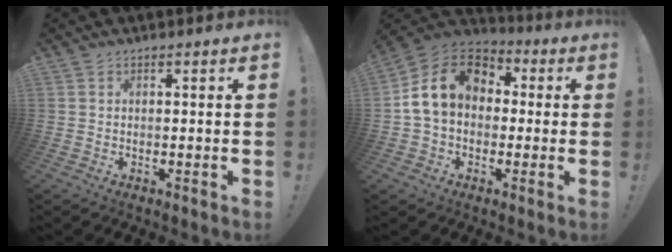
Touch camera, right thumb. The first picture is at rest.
{"total": 15.2, "force": [2.7, 11.3, 9.8], "torque": [-0.165, 0.010, 0.053]}